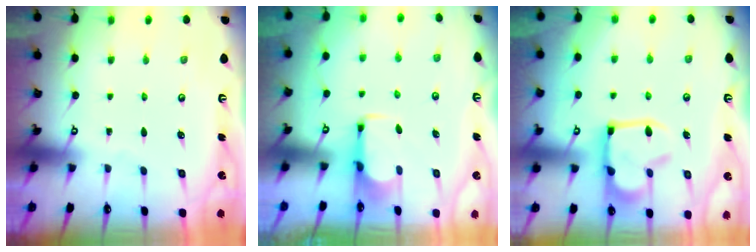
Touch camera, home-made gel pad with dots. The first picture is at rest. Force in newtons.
{"total": 2.8, "press": 2.7, "slide": 0.9}
{"total": 15.5, "press": 15.4, "slide": 1.1}